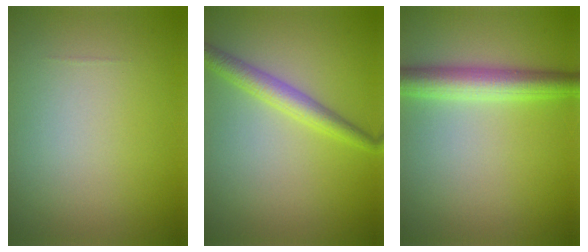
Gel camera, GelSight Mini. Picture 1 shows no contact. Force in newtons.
{"total": 2.7, "press": 2.7, "slide": 0.2}
{"total": 4.2, "press": 4.2, "slide": 0.1}